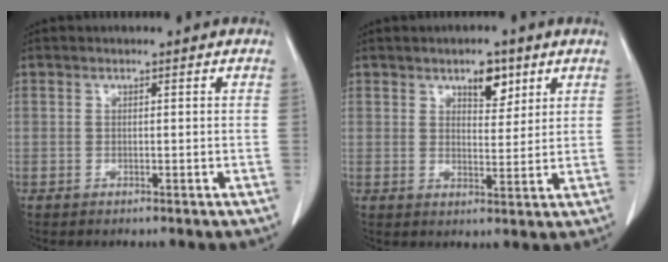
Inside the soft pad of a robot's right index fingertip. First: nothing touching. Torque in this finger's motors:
{"motor_torque": [0.18, 0.17, 0.06, 0.04]}